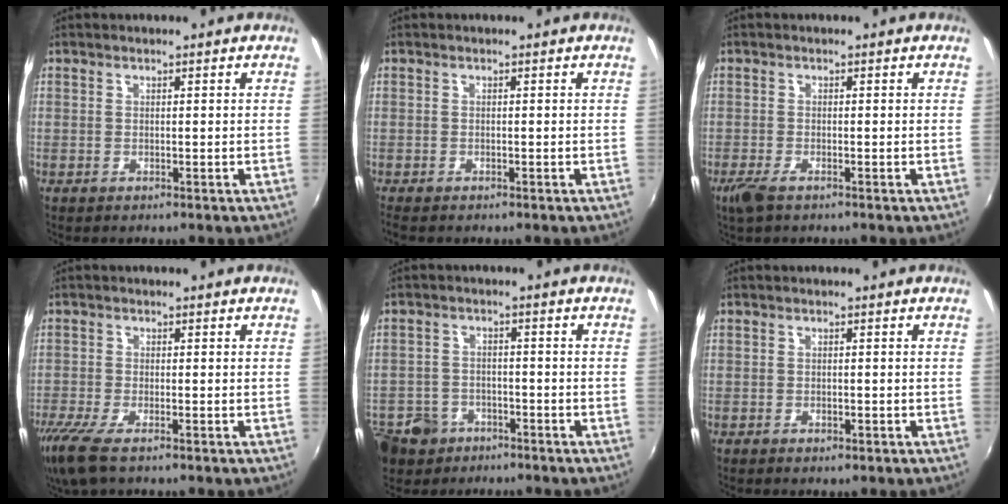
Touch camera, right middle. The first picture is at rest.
{"total": 1.2, "force": [-1.0, 0.2, 0.6], "torque": [-0.012, -0.007, -0.016]}
{"total": 3.0, "force": [-2.0, 0.8, 2.1], "torque": [-0.050, -0.009, -0.040]}
{"total": 6.8, "force": [-4.8, 1.5, 4.6], "torque": [-0.112, -0.028, -0.090]}
{"total": 10.1, "force": [-5.7, 7.6, 3.4], "torque": [-0.112, 0.006, -0.090]}
{"total": 1.1, "force": [-0.7, 0.5, 0.7], "torque": [-0.012, -0.002, -0.011]}